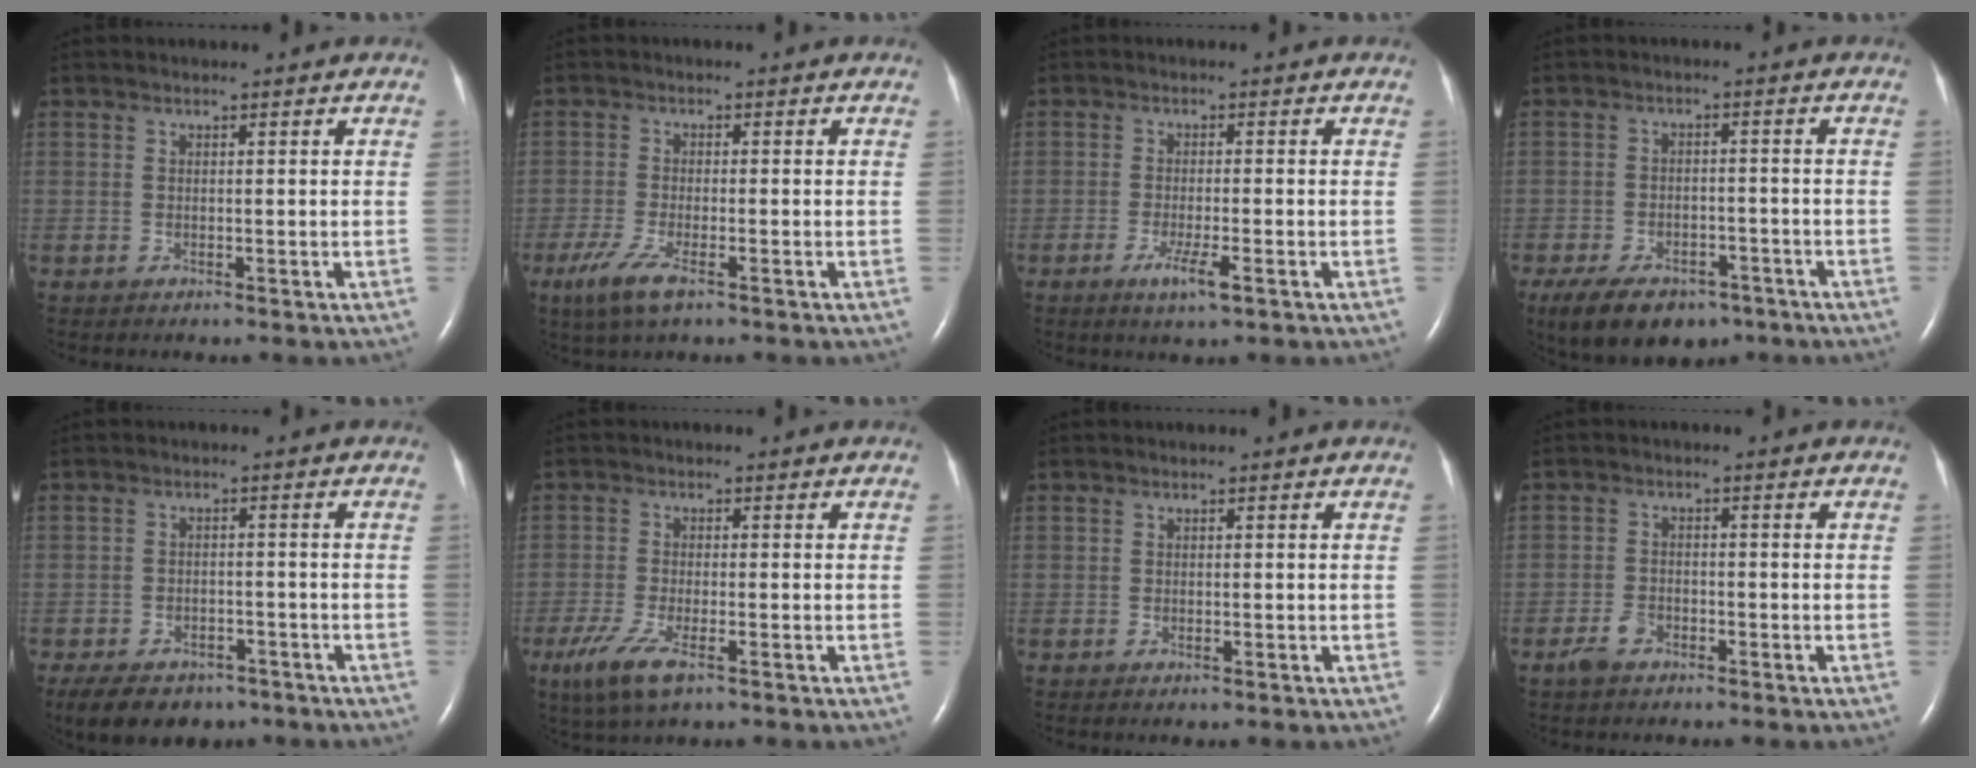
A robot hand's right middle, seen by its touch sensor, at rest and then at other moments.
{"total": 5.0, "force": [-2.9, 1.0, 4.0], "torque": [-0.093, -0.014, -0.054]}
{"total": 3.9, "force": [-2.1, 0.3, 3.4], "torque": [-0.068, -0.009, -0.037]}
{"total": 11.3, "force": [-7.7, 6.0, 5.8], "torque": [-0.105, 0.001, -0.118]}
{"total": 10.9, "force": [-7.8, 6.2, 4.4], "torque": [-0.081, 0.001, -0.110]}
{"total": 6.1, "force": [-3.4, 1.5, 4.8], "torque": [-0.104, -0.017, -0.062]}
{"total": 0.5, "force": [-0.3, 0.2, 0.4], "torque": [-0.009, -0.001, -0.003]}
{"total": 2.8, "force": [-2.0, 1.4, 1.5], "torque": [-0.036, 0.001, -0.035]}